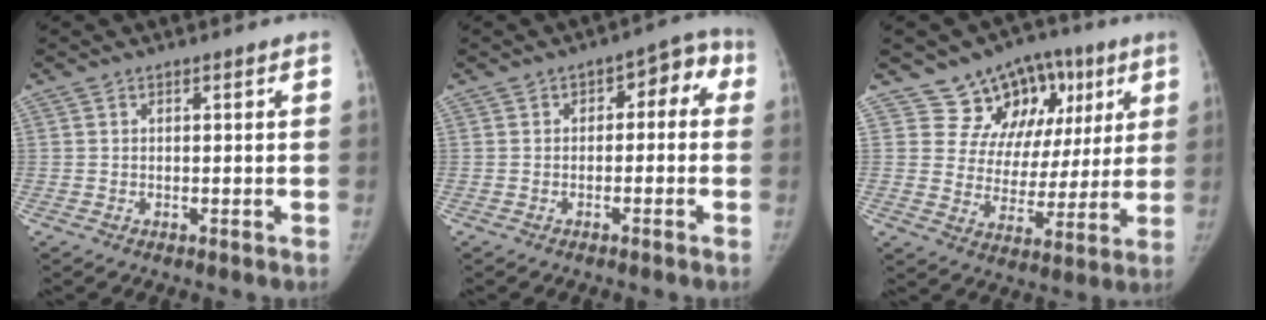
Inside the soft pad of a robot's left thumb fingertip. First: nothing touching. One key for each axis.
{"total": 5.5, "fx": -0.3, "fy": 3.8, "fz": 3.9, "tx": -0.013, "ty": 0.036, "tz": -0.017}
{"total": 15.0, "fx": 7.4, "fy": 11.4, "fz": 6.5, "tx": -0.030, "ty": -0.013, "tz": 0.113}